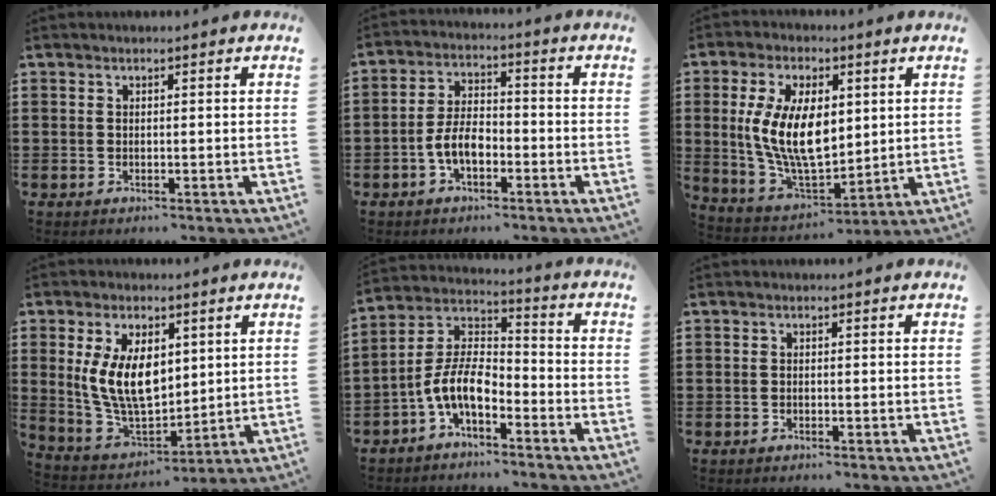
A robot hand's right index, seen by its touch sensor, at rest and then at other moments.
{"total": 5.6, "force": [-2.1, 2.8, 4.3], "torque": [-0.102, 0.001, -0.047]}
{"total": 12.0, "force": [1.8, 6.5, 9.9], "torque": [-0.208, 0.004, 0.032]}
{"total": 9.9, "force": [2.4, 5.8, 7.6], "torque": [-0.176, 0.005, 0.045]}
{"total": 8.6, "force": [-4.1, 3.8, 6.6], "torque": [-0.164, -0.015, -0.088]}
{"total": 0.0}